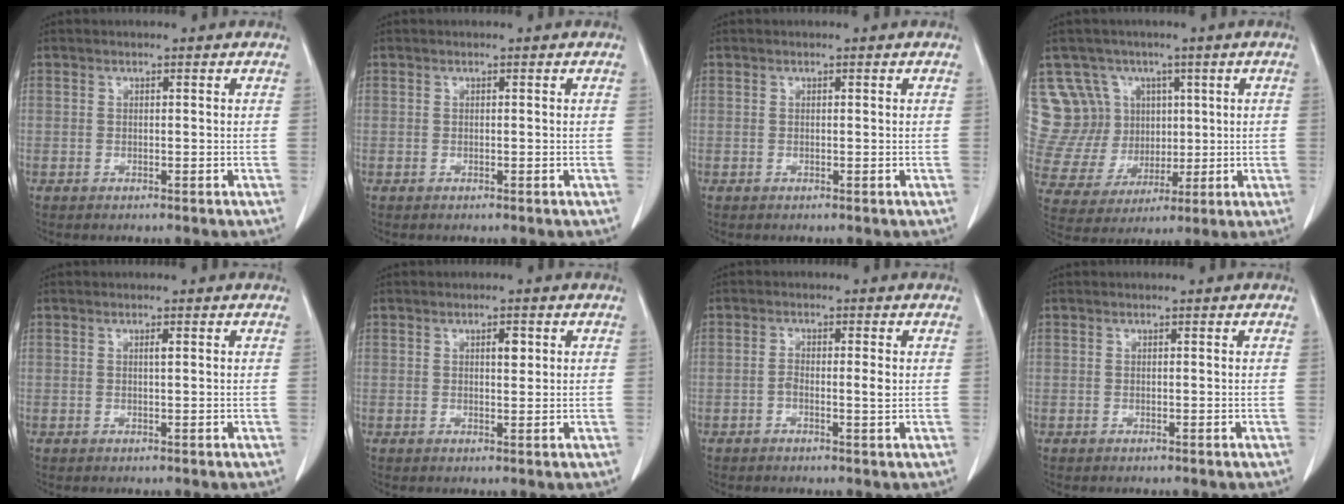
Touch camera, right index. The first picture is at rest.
{"total": 0.0}
{"total": 0.0}
{"total": 13.8, "force": [5.4, 12.4, 2.9], "torque": [-0.092, 0.065, 0.129]}
{"total": 0.6, "force": [0.2, 0.0, 0.6], "torque": [-0.010, 0.001, 0.004]}
{"total": 1.8, "force": [0.7, 0.7, 1.6], "torque": [-0.022, 0.000, 0.010]}
{"total": 2.3, "force": [-0.3, 0.5, 2.2], "torque": [-0.040, 0.001, -0.005]}
{"total": 0.0}